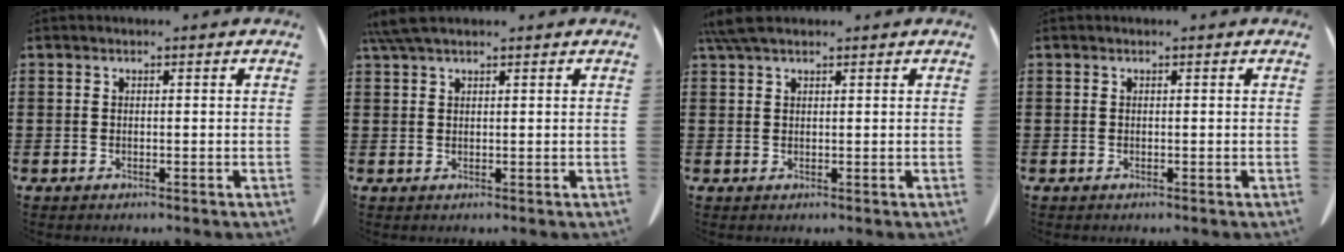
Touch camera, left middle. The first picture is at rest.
{"total": 3.6, "force": [2.6, 0.8, 2.4], "torque": [-0.053, 0.002, 0.050]}
{"total": 3.6, "force": [2.6, 1.1, 2.3], "torque": [-0.052, 0.005, 0.049]}
{"total": 0.0}